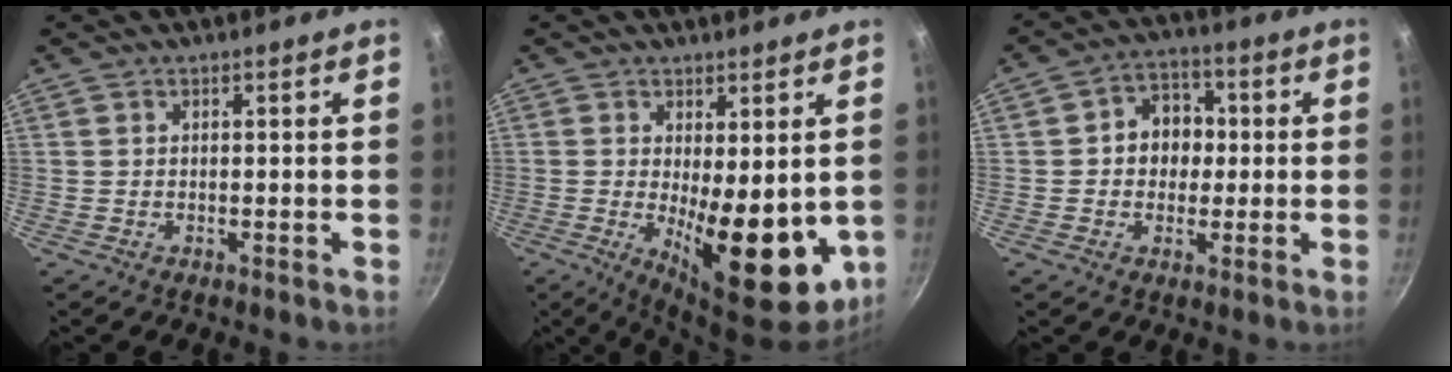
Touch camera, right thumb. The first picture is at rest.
{"total": 14.3, "force": [-1.2, 5.6, 13.1], "torque": [-0.156, -0.020, -0.001]}
{"total": 8.3, "force": [0.4, 6.9, 4.5], "torque": [-0.022, 0.014, -0.005]}